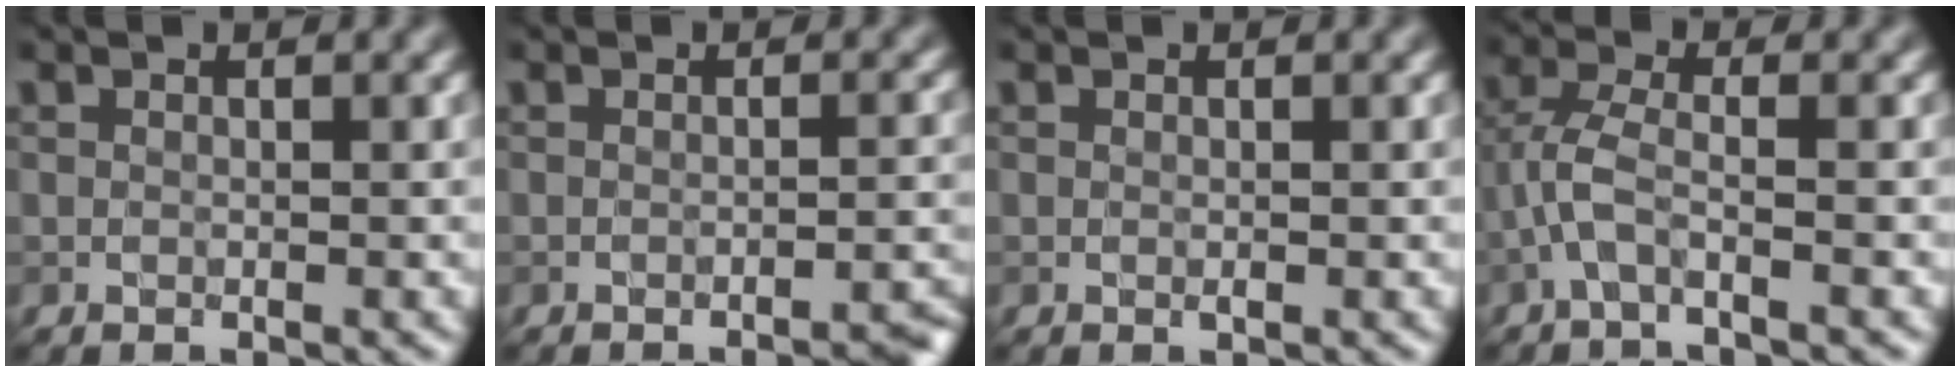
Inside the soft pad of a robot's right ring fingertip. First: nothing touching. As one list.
[{"total": 3.0, "force": [-2.1, 0.7, 2.1], "torque": [-0.012, 0.011, -0.029]}, {"total": 0.0}, {"total": 2.8, "force": [-1.4, 0.6, 2.3], "torque": [-0.059, 0.009, -0.039]}]